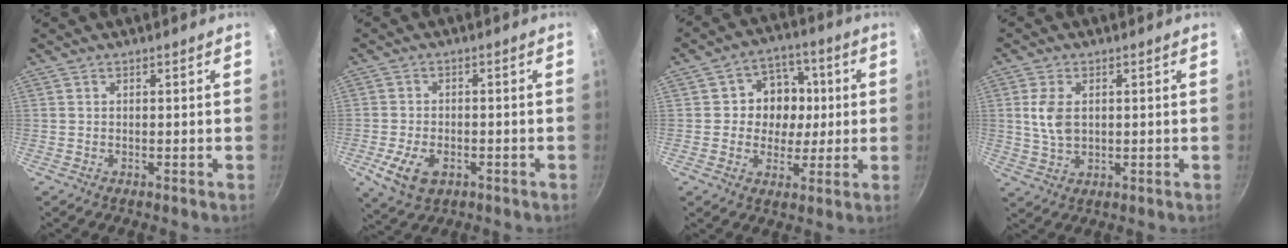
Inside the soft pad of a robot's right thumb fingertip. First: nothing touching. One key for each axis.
{"total": 7.4, "fx": -2.9, "fy": 4.5, "fz": 5.1, "tx": -0.097, "ty": 0.004, "tz": -0.045}
{"total": 10.5, "fx": 0.8, "fy": 9.4, "fz": 4.7, "tx": -0.024, "ty": 0.005, "tz": 0.001}
{"total": 6.1, "fx": 1.0, "fy": 3.9, "fz": 4.6, "tx": -0.087, "ty": -0.004, "tz": 0.022}